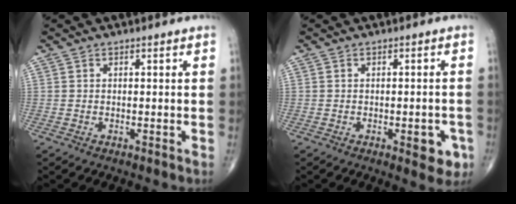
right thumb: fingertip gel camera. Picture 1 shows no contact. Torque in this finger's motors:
{"motor_torque": [0.80, 1.00, 0.40, -0.45, 0.14]}